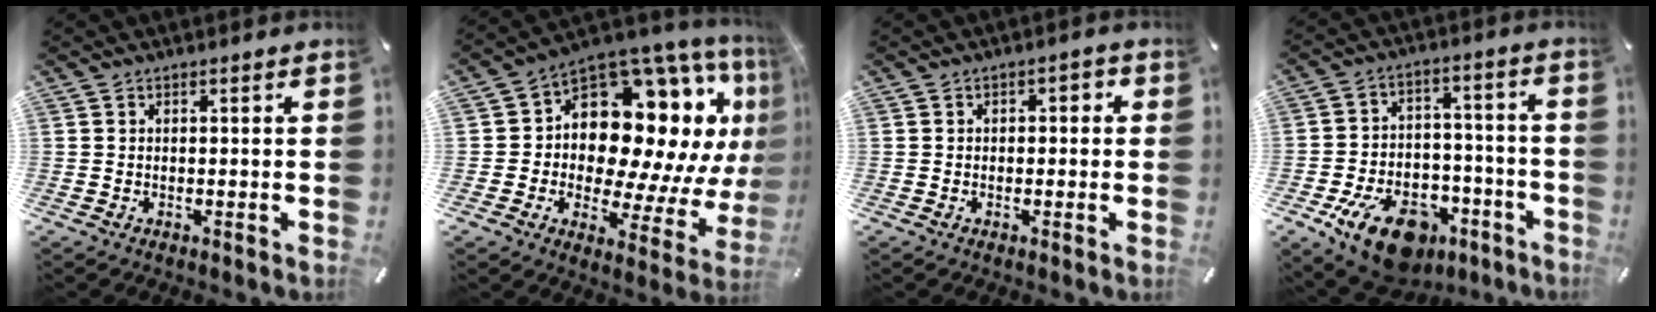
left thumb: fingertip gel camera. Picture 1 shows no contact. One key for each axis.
{"total": 18.5, "fx": 6.8, "fy": 12.2, "fz": 12.2, "tx": -0.191, "ty": -0.078, "tz": 0.118}
{"total": 1.7, "fx": -0.8, "fy": 1.2, "fz": 0.9, "tx": -0.017, "ty": 0.011, "tz": -0.019}
{"total": 14.3, "fx": -8.2, "fy": 8.8, "fz": 7.7, "tx": -0.107, "ty": 0.065, "tz": -0.133}